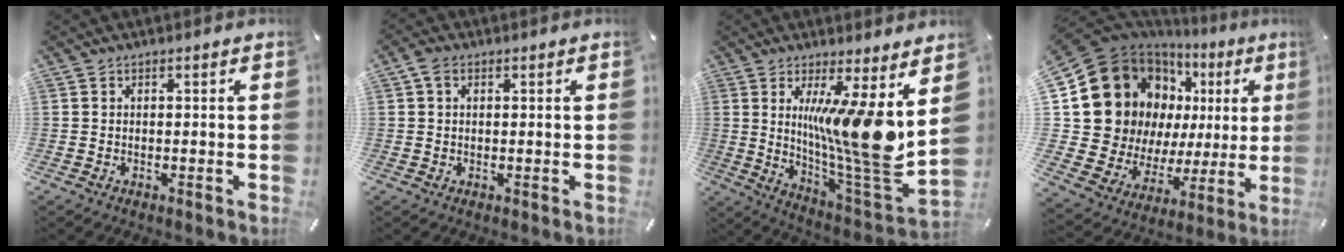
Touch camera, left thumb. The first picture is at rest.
{"total": 2.7, "force": [0.8, 1.9, 1.8], "torque": [-0.039, 0.006, 0.013]}
{"total": 17.0, "force": [4.1, 1.3, 16.5], "torque": [-0.275, -0.063, 0.056]}
{"total": 22.1, "force": [6.8, 17.2, 12.1], "torque": [-0.226, -0.060, 0.154]}